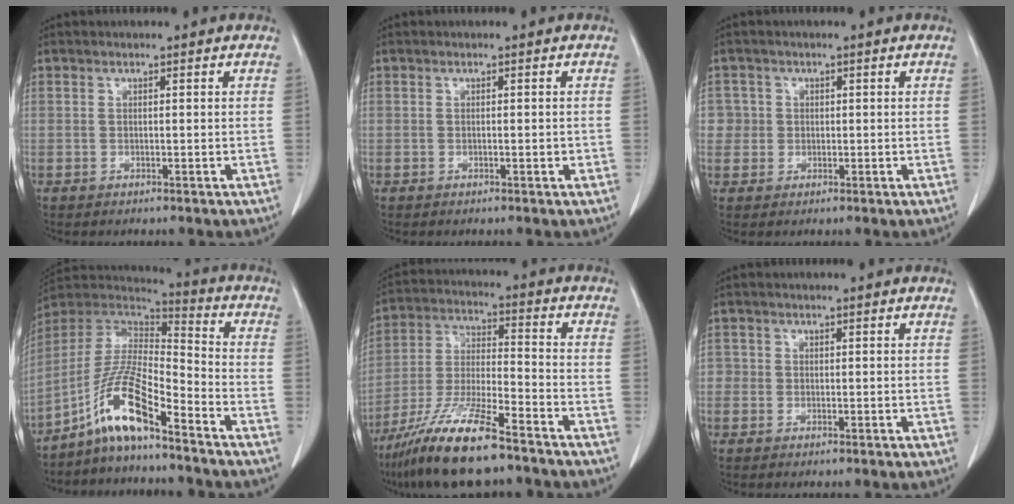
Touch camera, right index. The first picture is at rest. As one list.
[{"total": 0.7, "force": [-0.2, 0.2, 0.6], "torque": [-0.010, 0.000, -0.002]}, {"total": 2.8, "force": [0.3, 2.8, -0.2], "torque": [0.022, 0.008, 0.004]}, {"total": 12.0, "force": [-8.1, 1.4, 8.7], "torque": [-0.182, 0.008, -0.155]}, {"total": 14.6, "force": [-10.6, 1.7, 9.8], "torque": [-0.204, -0.025, -0.196]}, {"total": 1.3, "force": [-0.2, 1.3, 0.1], "torque": [0.012, 0.005, -0.009]}]